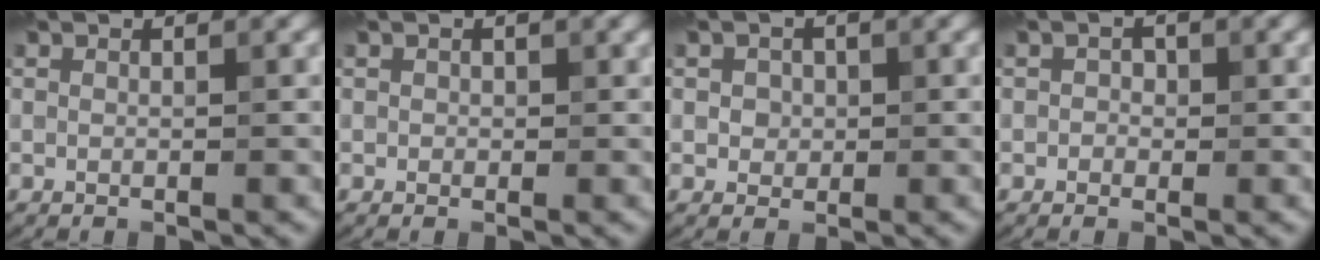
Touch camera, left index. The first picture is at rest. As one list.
[{"total": 0.7, "force": [0.1, 0.7, 0.0], "torque": [0.006, 0.002, -0.001]}, {"total": 1.4, "force": [0.4, 1.3, 0.2], "torque": [0.002, 0.008, -0.002]}, {"total": 1.1, "force": [-0.2, 1.0, 0.2], "torque": [0.014, 0.007, -0.011]}]